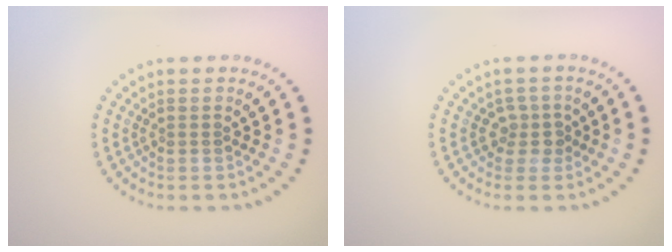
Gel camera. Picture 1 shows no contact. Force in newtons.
{"total": 1.9, "press": 1.4, "slide": 1.3}